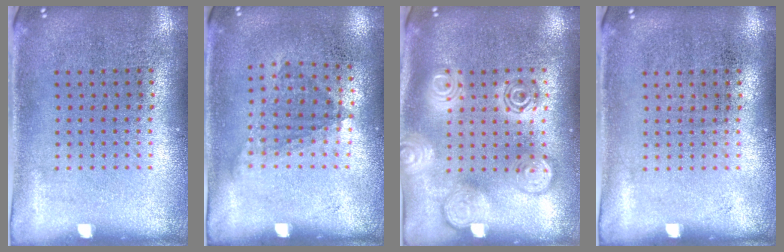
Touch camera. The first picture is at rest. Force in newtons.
{"total": 1.1, "press": 0.8, "slide": 0.7}
{"total": 2.7, "press": 2.7, "slide": 0.3}
{"total": 0.0}